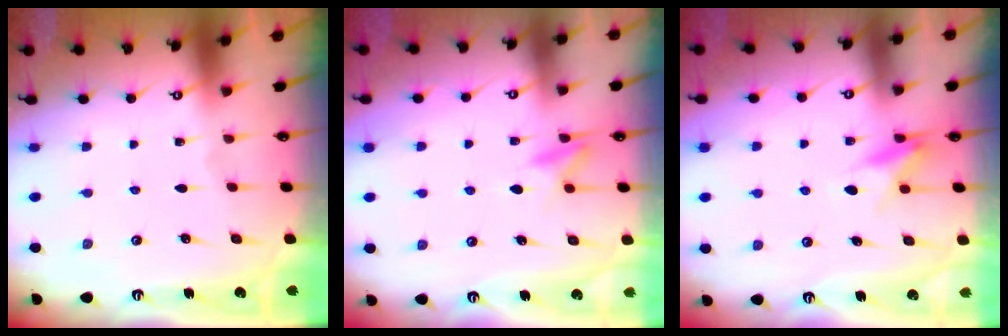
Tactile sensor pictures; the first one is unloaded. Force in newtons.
{"total": 8.6, "press": 8.5, "slide": 0.8}
{"total": 7.7, "press": 7.6, "slide": 1.2}